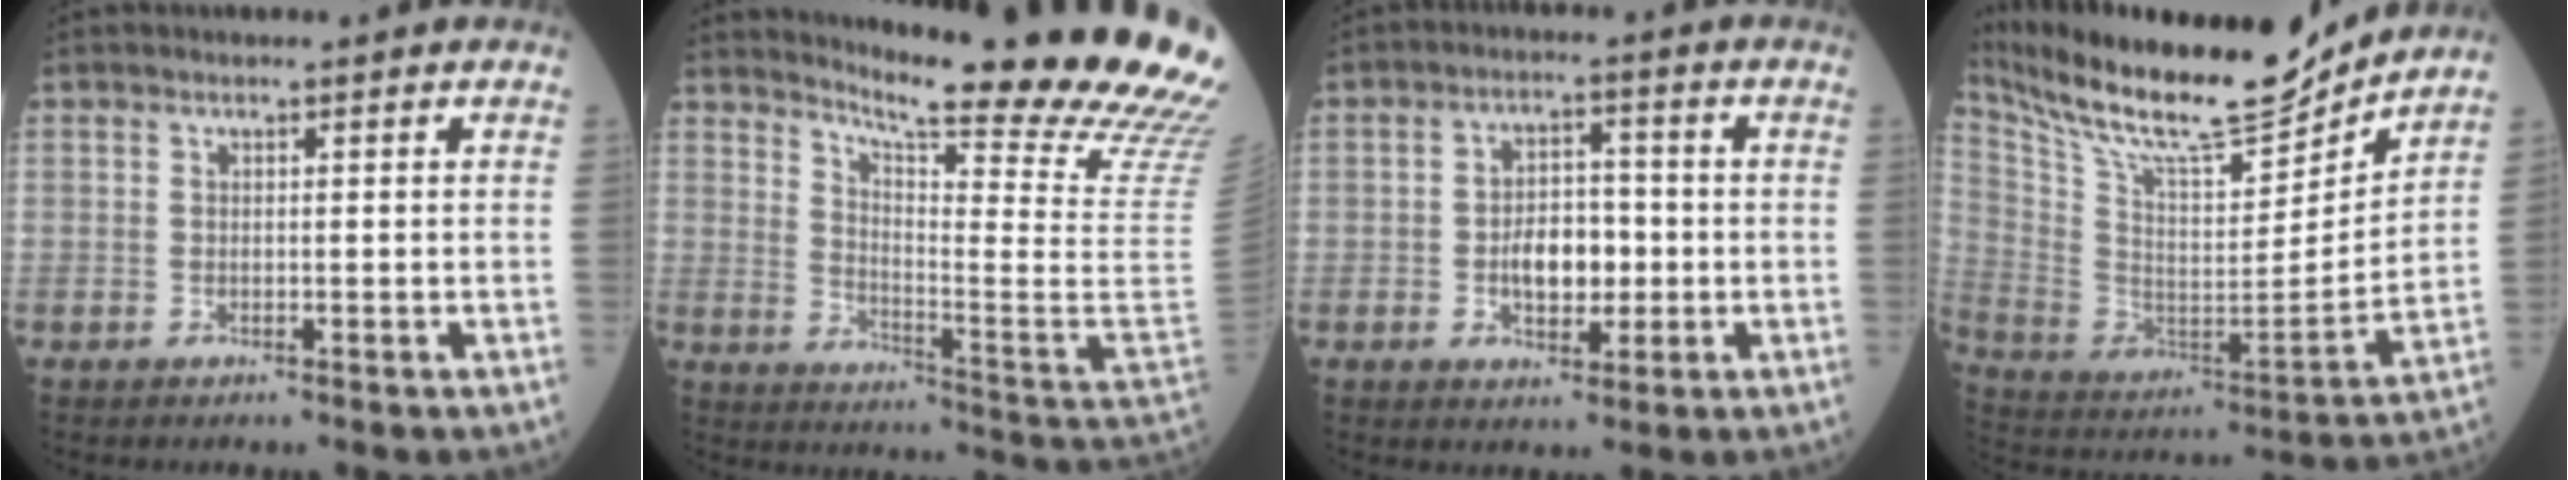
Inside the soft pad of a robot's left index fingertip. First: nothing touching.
{"total": 28.2, "force": [25.0, -1.5, 13.0], "torque": [-0.193, -0.163, 0.309]}
{"total": 6.4, "force": [-1.5, 3.6, 5.0], "torque": [-0.090, 0.005, -0.022]}
{"total": 23.1, "force": [20.7, 3.4, 9.6], "torque": [-0.201, -0.032, 0.345]}